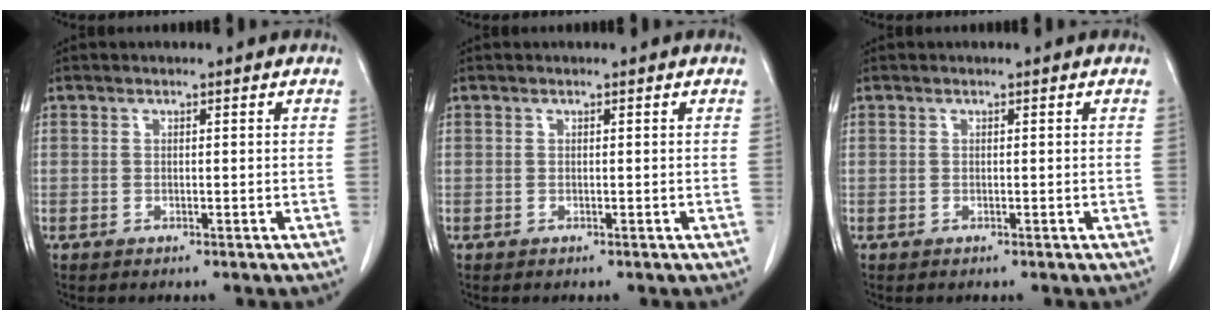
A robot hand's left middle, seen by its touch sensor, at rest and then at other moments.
{"total": 0.0}
{"total": 0.0}